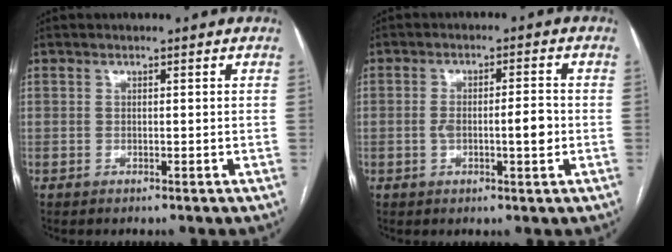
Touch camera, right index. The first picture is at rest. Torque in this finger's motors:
{"motor_torque": [0.82, -0.02, 0.20, 0.09]}